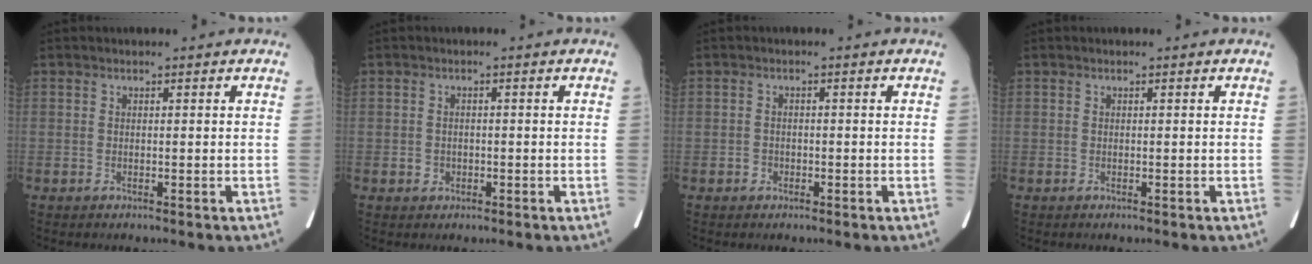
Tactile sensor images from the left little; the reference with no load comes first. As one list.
[{"total": 1.5, "force": [-0.5, 1.3, 0.4], "torque": [-0.006, 0.005, -0.005]}, {"total": 1.1, "force": [-0.6, 1.0, 0.2], "torque": [-0.002, 0.005, -0.012]}, {"total": 0.0}]